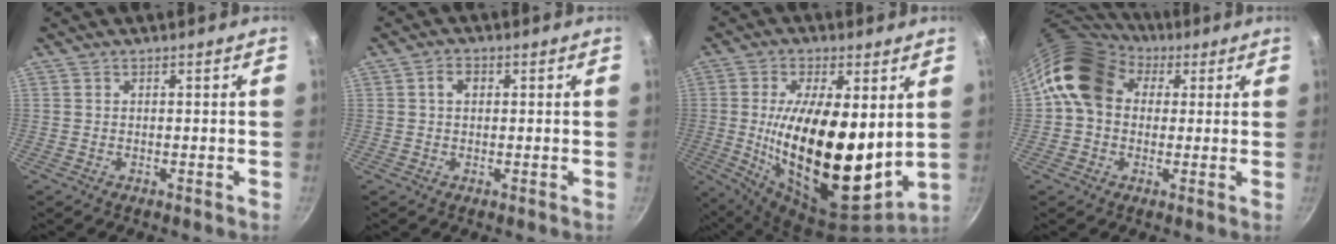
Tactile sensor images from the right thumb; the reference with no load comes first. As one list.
[{"total": 2.8, "force": [0.6, 2.0, 1.8], "torque": [-0.021, 0.005, 0.008]}, {"total": 23.5, "force": [1.8, 10.2, 21.1], "torque": [-0.348, -0.038, 0.035]}, {"total": 13.6, "force": [3.6, 10.8, 7.4], "torque": [-0.102, 0.016, 0.045]}]